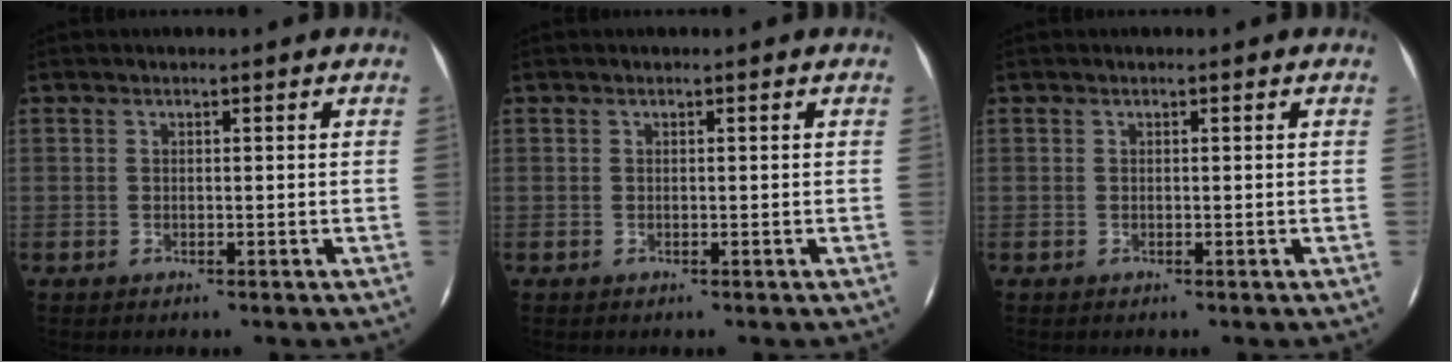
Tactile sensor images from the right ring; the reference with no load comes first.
{"total": 0.0}
{"total": 0.0}